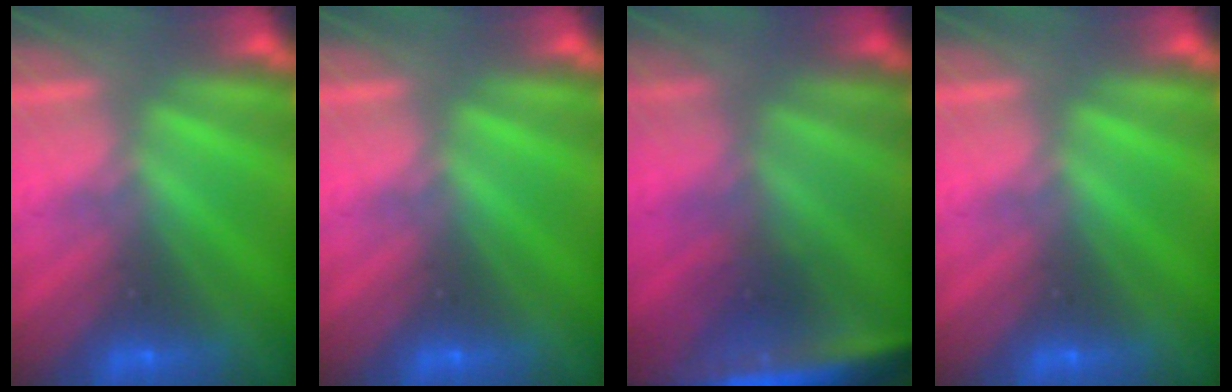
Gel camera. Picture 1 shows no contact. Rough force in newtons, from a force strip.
{"total": 0.0}
{"total": 4.5}
{"total": 0.0}